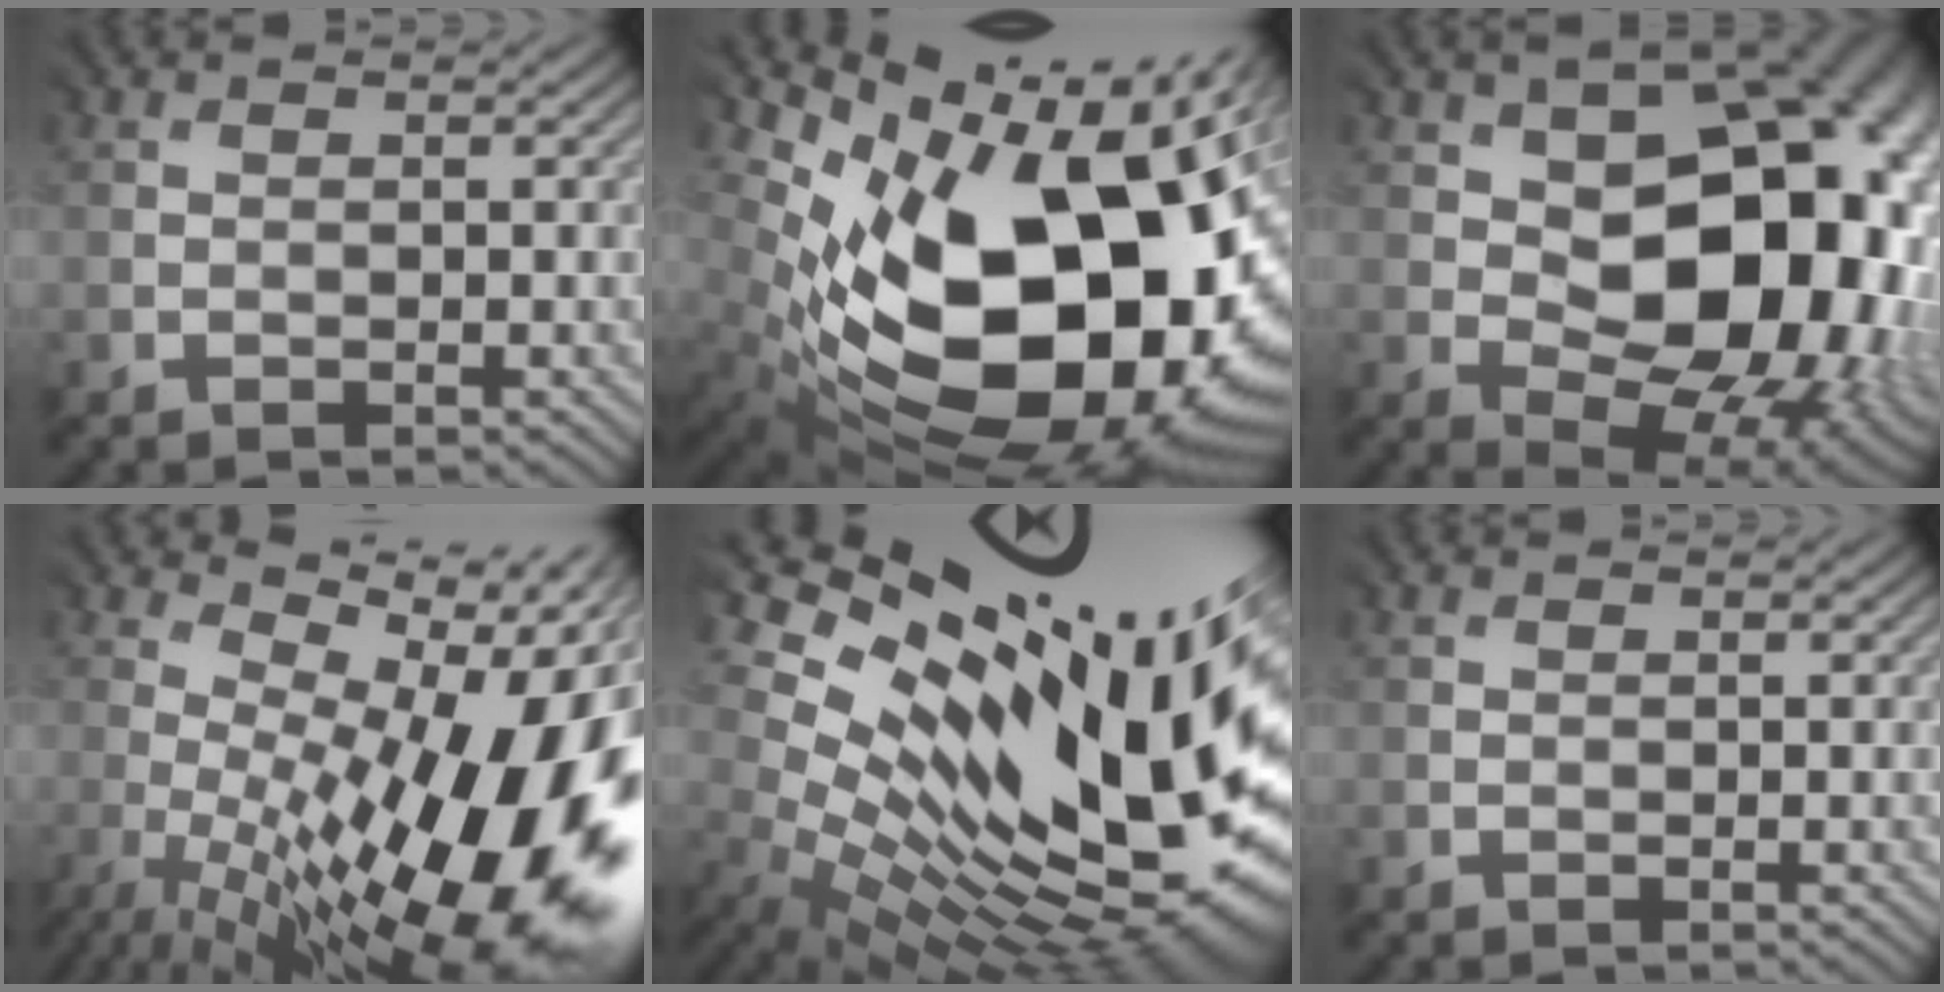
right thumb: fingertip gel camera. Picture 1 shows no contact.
{"total": 20.5, "force": [-0.1, 12.6, 16.2], "torque": [-0.303, -0.064, 0.032]}
{"total": 19.1, "force": [1.0, 12.8, 14.2], "torque": [-0.155, -0.020, 0.032]}
{"total": 19.5, "force": [-3.4, 7.9, 17.5], "torque": [-0.244, -0.038, -0.032]}
{"total": 18.8, "force": [5.3, 8.5, 15.9], "torque": [-0.286, -0.016, 0.115]}
{"total": 0.0}